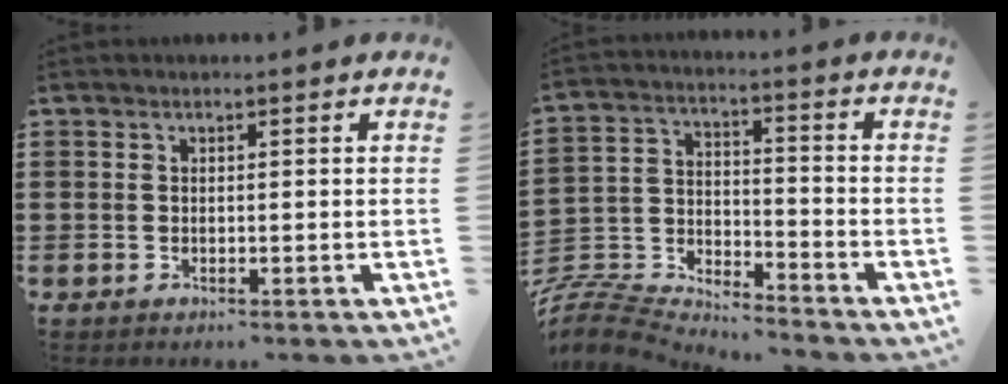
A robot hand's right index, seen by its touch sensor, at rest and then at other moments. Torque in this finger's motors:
{"motor_torque": [-1.01, 1.12, -1.05, -0.21]}